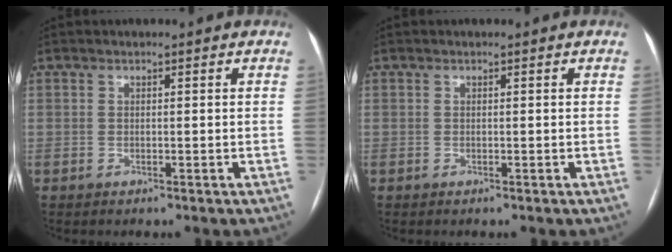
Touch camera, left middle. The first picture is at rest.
{"total": 0.0}